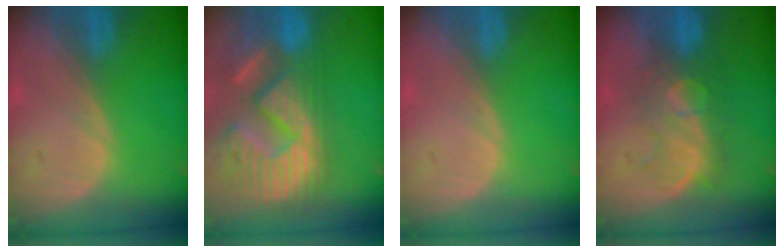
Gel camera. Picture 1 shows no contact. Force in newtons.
{"total": 15.4, "press": 12.6, "slide": 8.8}
{"total": 0.0}
{"total": 8.2, "press": 7.9, "slide": 2.2}